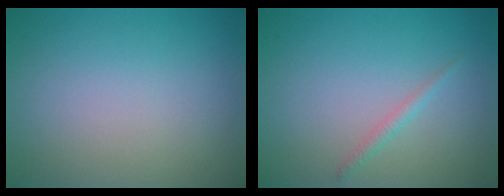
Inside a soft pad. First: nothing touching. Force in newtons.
{"total": 1.0, "press": 1.0, "slide": 0.1}